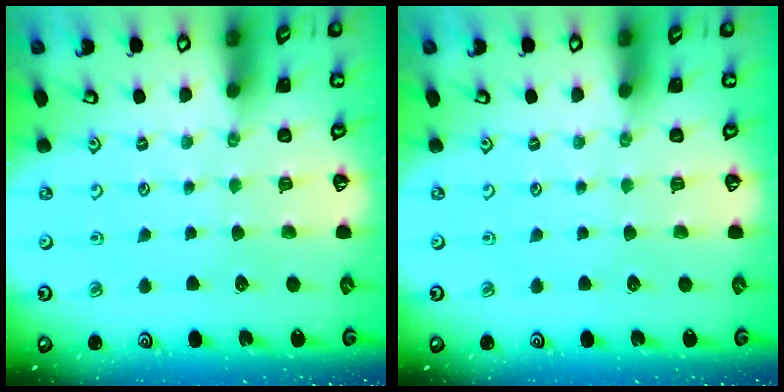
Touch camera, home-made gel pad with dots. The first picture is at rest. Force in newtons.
{"total": 0.0}